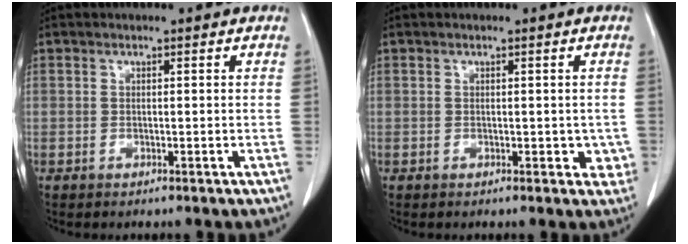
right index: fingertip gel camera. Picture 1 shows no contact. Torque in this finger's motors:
{"motor_torque": [0.05, 0.08, 0.04, 0.01]}